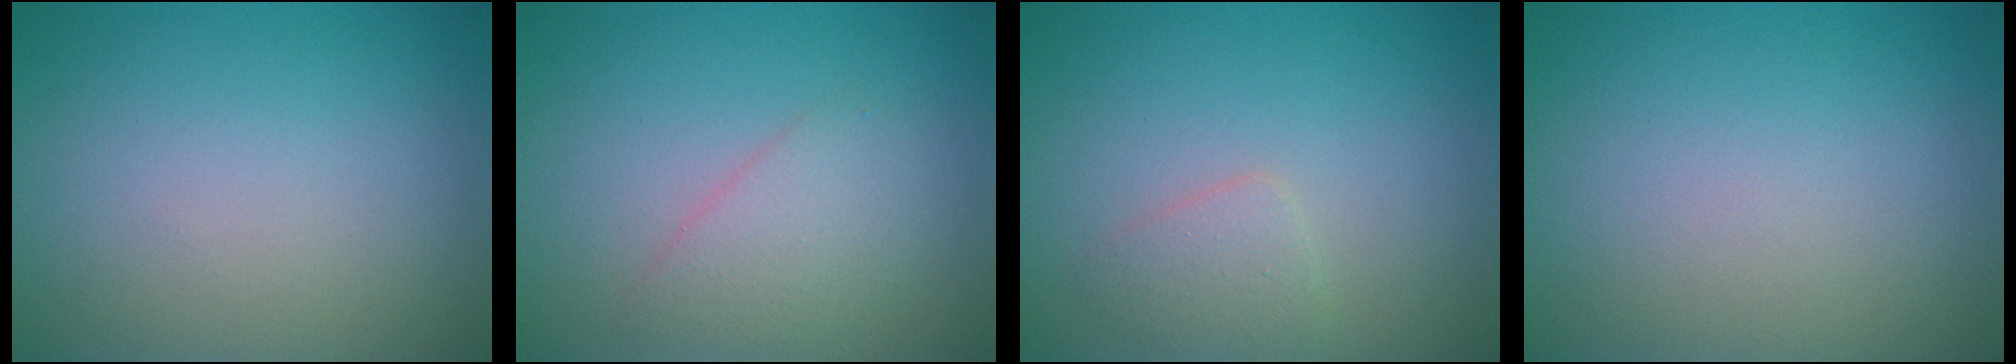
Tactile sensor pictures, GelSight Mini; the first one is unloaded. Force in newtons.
{"total": 2.3, "press": 2.3, "slide": 0.2}
{"total": 1.6, "press": 1.6, "slide": 0.0}
{"total": 0.0}